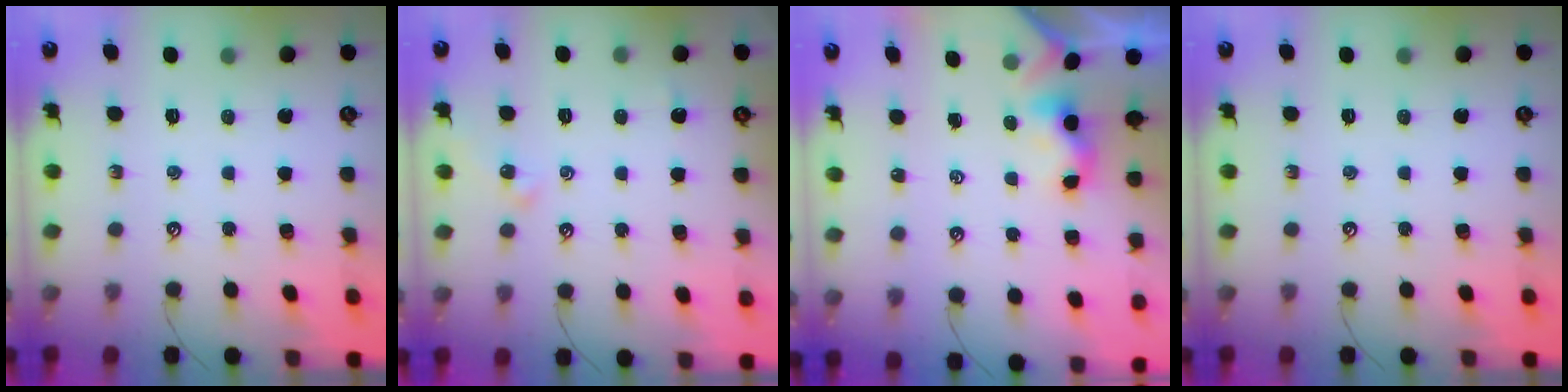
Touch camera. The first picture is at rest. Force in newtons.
{"total": 2.2, "press": 2.1, "slide": 0.5}
{"total": 1.1, "press": 1.0, "slide": 0.4}
{"total": 0.0}